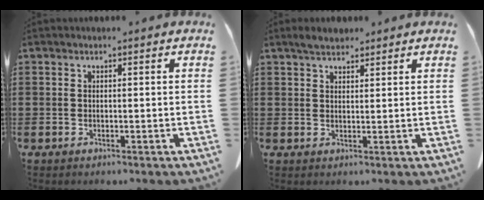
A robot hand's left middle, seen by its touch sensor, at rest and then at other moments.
{"total": 2.4, "force": [2.1, 0.8, 0.9], "torque": [-0.014, 0.001, 0.038]}